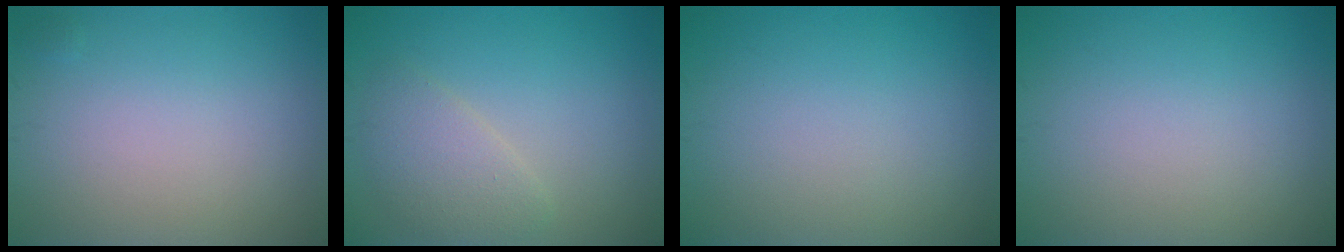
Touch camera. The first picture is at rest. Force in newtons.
{"total": 2.7, "press": 2.7, "slide": 0.2}
{"total": 0.0}
{"total": 0.0}